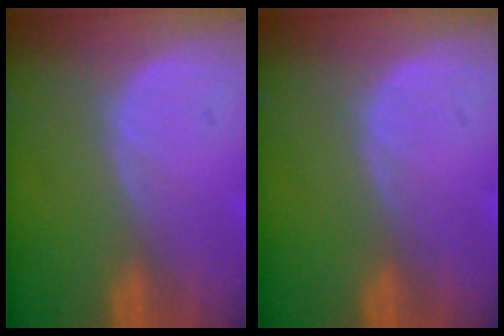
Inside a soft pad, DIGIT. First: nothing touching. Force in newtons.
{"total": 0.0}